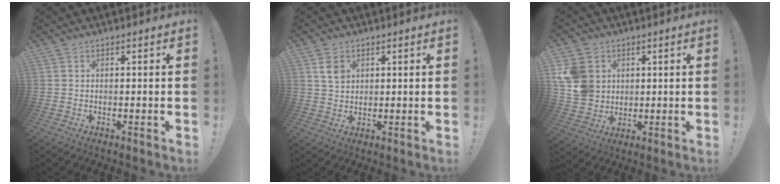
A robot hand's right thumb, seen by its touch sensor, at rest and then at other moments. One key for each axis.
{"total": 5.2, "fx": 2.2, "fy": 4.0, "fz": 2.5, "tx": -0.026, "ty": -0.004, "tz": 0.039}
{"total": 10.9, "fx": 3.1, "fy": 9.4, "fz": 4.5, "tx": -0.095, "ty": -0.008, "tz": 0.068}